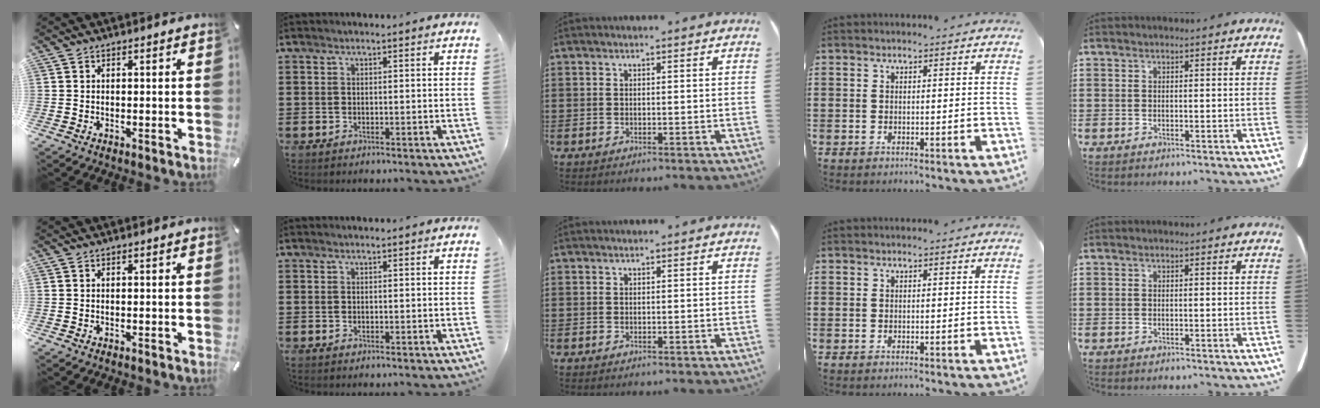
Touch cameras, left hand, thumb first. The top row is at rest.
{}